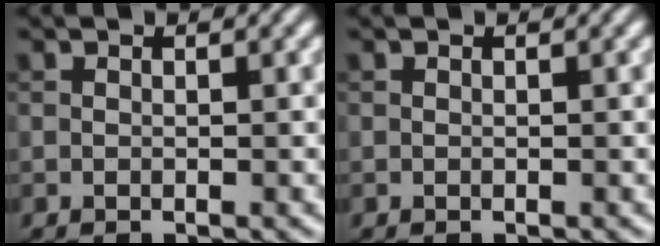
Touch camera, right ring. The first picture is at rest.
{"total": 0.0}